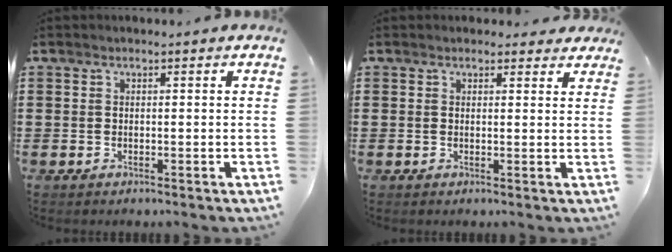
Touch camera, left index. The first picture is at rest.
{"total": 1.6, "force": [1.4, 0.8, 0.3], "torque": [-0.001, 0.003, 0.026]}